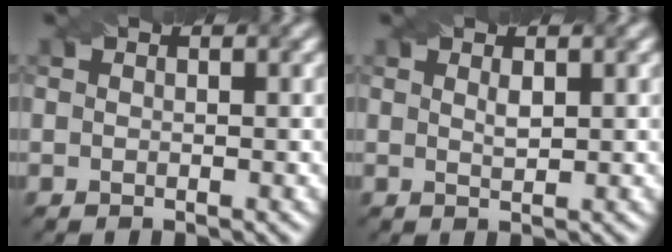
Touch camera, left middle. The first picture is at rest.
{"total": 0.9, "force": [0.5, 0.2, 0.7], "torque": [-0.015, -0.001, 0.010]}